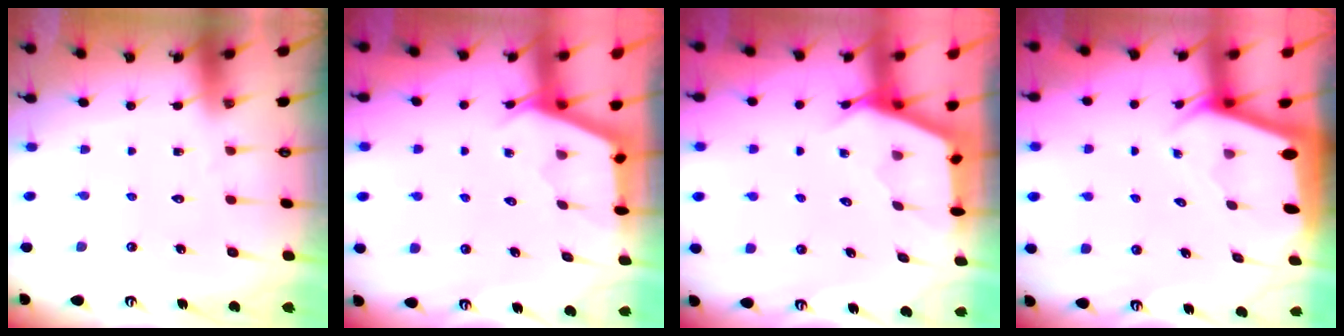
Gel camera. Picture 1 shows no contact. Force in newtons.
{"total": 2.8, "press": 2.8, "slide": 0.4}
{"total": 2.7, "press": 2.7, "slide": 0.4}
{"total": 2.2, "press": 2.2, "slide": 0.0}